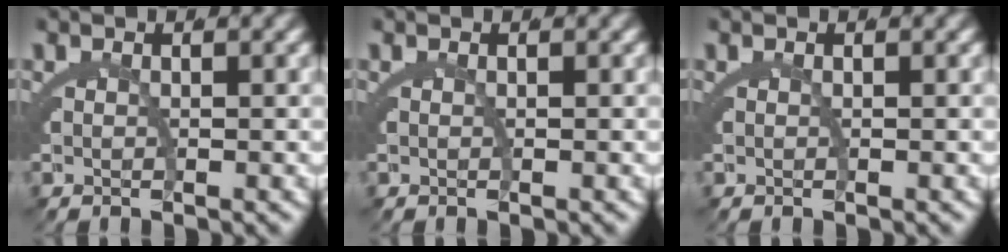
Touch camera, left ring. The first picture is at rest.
{"total": 0.0}
{"total": 0.0}